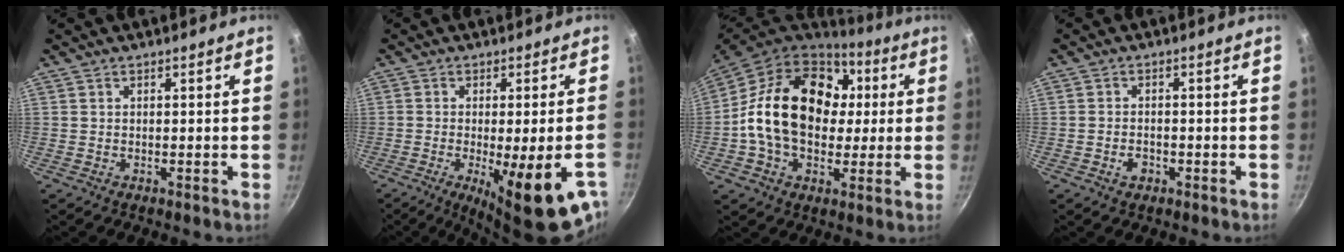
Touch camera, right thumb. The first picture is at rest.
{"total": 16.9, "force": [-7.3, 3.8, 14.7], "torque": [-0.179, -0.012, -0.090]}
{"total": 23.4, "force": [2.4, 16.8, 16.1], "torque": [-0.257, 0.029, 0.034]}
{"total": 2.6, "force": [-1.2, 1.8, 1.5], "torque": [-0.023, 0.013, -0.021]}